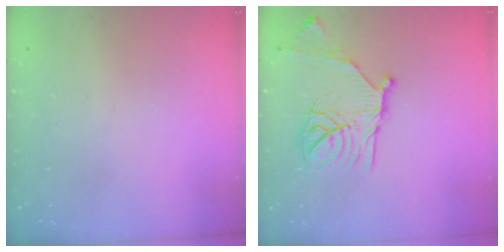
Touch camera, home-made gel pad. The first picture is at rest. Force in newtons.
{"total": 17.1, "press": 17.1, "slide": 1.1}